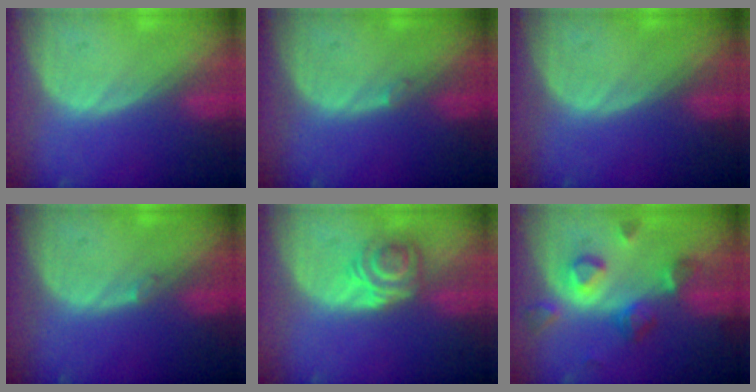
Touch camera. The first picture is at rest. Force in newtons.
{"total": 0.6, "press": 0.5, "slide": 0.3}
{"total": 0.0}
{"total": 0.6, "press": 0.5, "slide": 0.3}
{"total": 5.8, "press": 4.9, "slide": 3.2}
{"total": 7.2, "press": 7.2, "slide": 1.0}